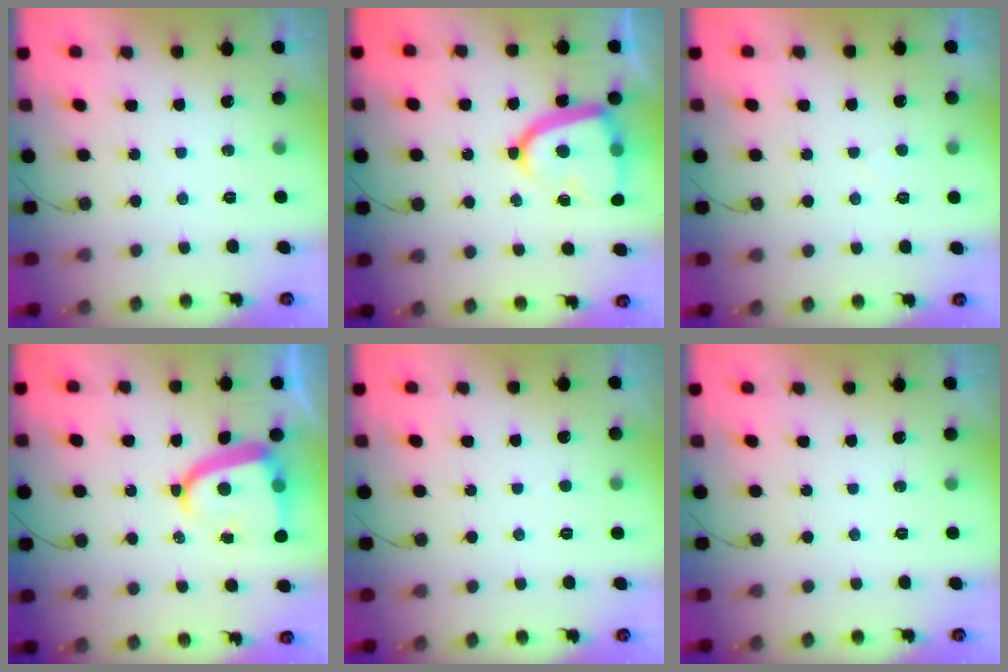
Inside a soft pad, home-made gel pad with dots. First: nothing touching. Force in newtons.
{"total": 16.0, "press": 15.9, "slide": 1.4}
{"total": 1.6, "press": 1.6, "slide": 0.2}
{"total": 12.3, "press": 12.2, "slide": 1.4}
{"total": 2.2, "press": 2.2, "slide": 0.2}
{"total": 0.0}